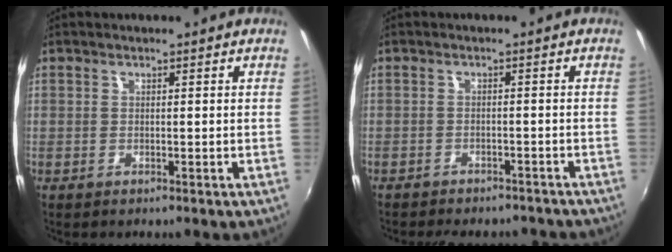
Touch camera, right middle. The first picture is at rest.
{"total": 10.2, "force": [-8.9, 3.4, 3.6], "torque": [-0.085, -0.015, -0.116]}